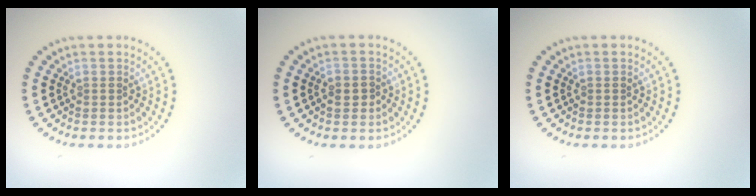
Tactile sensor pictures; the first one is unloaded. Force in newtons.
{"total": 0.9, "press": 0.9, "slide": 0.2}
{"total": 0.0}